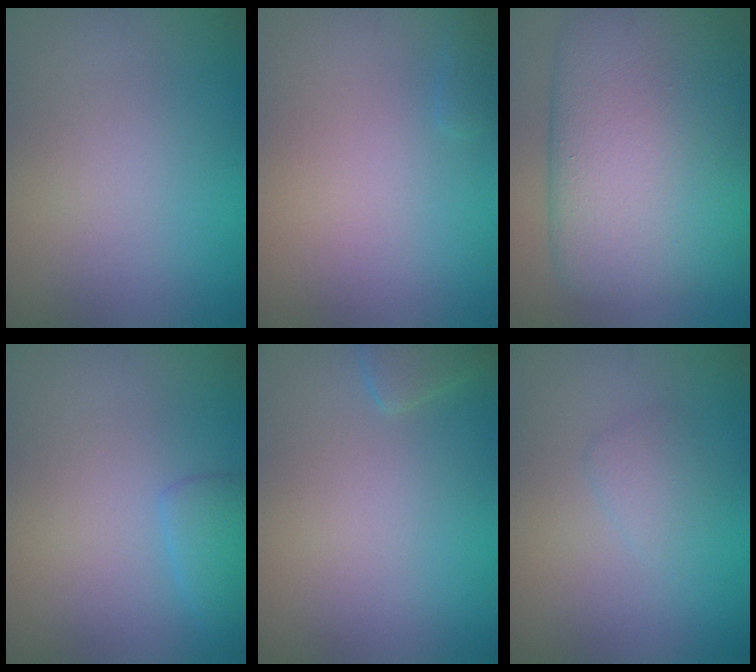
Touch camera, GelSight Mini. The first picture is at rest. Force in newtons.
{"total": 0.7, "press": 0.7, "slide": 0.0}
{"total": 13.2, "press": 13.2, "slide": 0.8}
{"total": 1.8, "press": 1.8, "slide": 0.2}
{"total": 1.4, "press": 1.4, "slide": 0.1}
{"total": 1.1, "press": 1.1, "slide": 0.1}